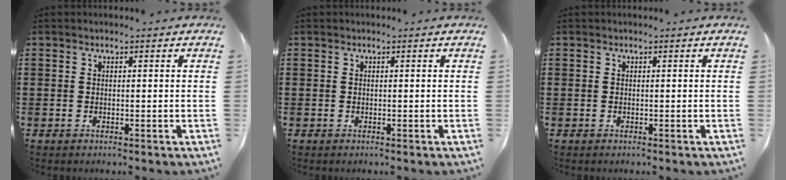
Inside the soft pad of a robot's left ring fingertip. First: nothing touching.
{"total": 0.0}
{"total": 0.0}